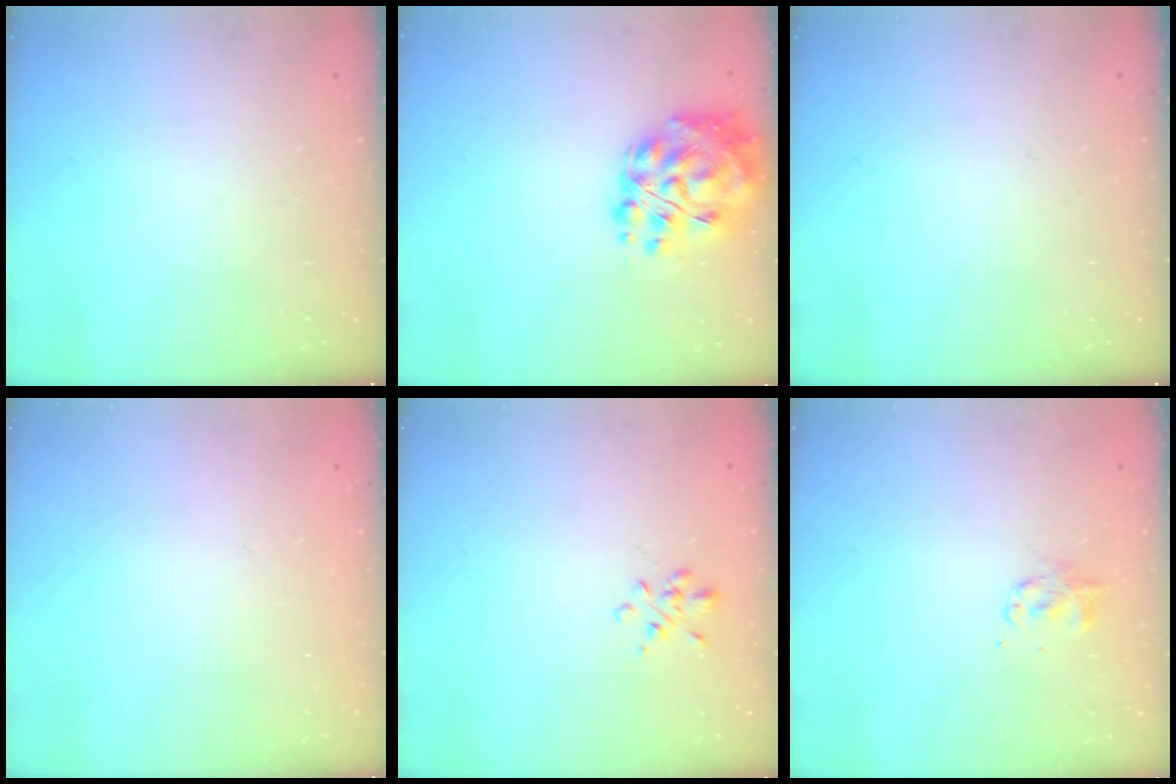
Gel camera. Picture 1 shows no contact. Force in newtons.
{"total": 15.9, "press": 15.2, "slide": 4.7}
{"total": 0.0}
{"total": 1.8, "press": 1.8, "slide": 0.1}
{"total": 1.4, "press": 1.3, "slide": 0.6}
{"total": 2.8, "press": 2.7, "slide": 0.4}